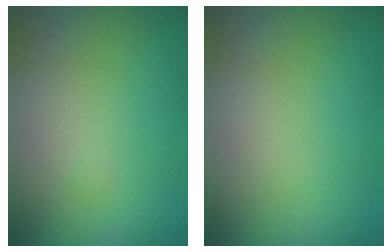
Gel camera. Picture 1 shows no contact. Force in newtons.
{"total": 0.0}